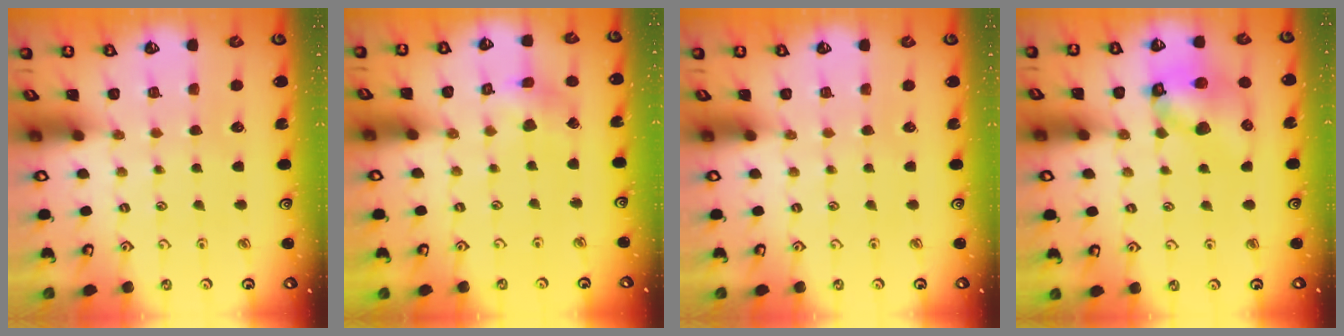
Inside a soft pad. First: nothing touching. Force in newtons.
{"total": 4.6, "press": 4.6, "slide": 0.5}
{"total": 0.0}
{"total": 11.6, "press": 11.5, "slide": 1.6}